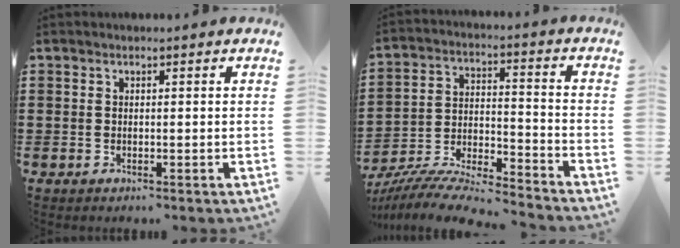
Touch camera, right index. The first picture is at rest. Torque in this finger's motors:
{"motor_torque": [1.09, 1.05, 0.68, 0.18]}